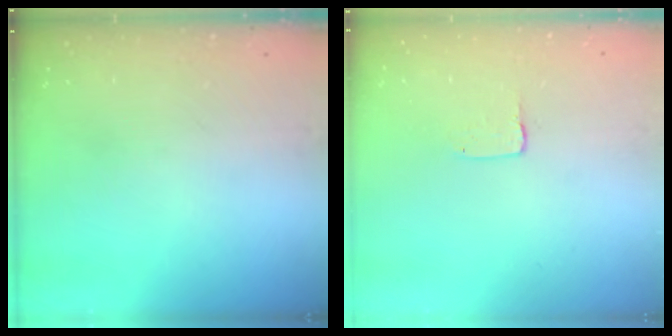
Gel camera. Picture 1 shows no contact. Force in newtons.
{"total": 2.0, "press": 2.0, "slide": 0.2}